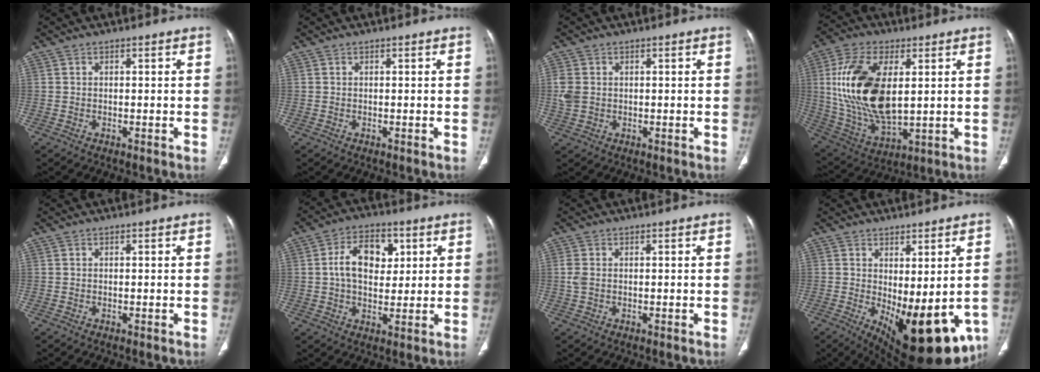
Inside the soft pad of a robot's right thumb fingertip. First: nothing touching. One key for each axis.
{"total": 0.0}
{"total": 3.7, "fx": 0.2, "fy": 3.0, "fz": 2.2, "tx": -0.051, "ty": 0.001, "tz": 0.008}
{"total": 20.7, "fx": 3.3, "fy": 10.9, "fz": 17.3, "tx": -0.340, "ty": -0.019, "tz": 0.070}
{"total": 0.0}
{"total": 10.7, "fx": 2.3, "fy": 7.0, "fz": 7.7, "tx": -0.100, "ty": 0.003, "tz": 0.035}
{"total": 1.8, "fx": 0.0, "fy": 1.2, "fz": 1.3, "tx": -0.042, "ty": 0.000, "tz": -0.001}
{"total": 17.4, "fx": -4.2, "fy": 7.1, "fz": 15.3, "tx": -0.185, "ty": -0.021, "tz": -0.033}